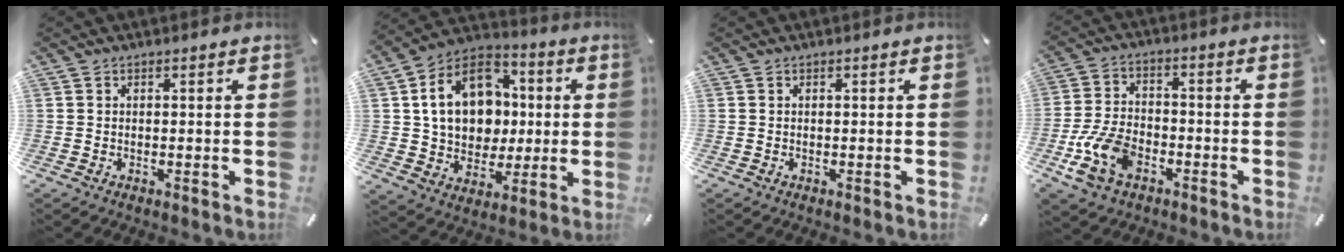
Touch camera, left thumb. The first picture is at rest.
{"total": 15.9, "force": [1.8, 13.1, 8.8], "torque": [-0.146, 0.009, 0.040]}
{"total": 0.0}
{"total": 11.5, "force": [-5.2, 7.3, 7.2], "torque": [-0.154, 0.021, -0.092]}